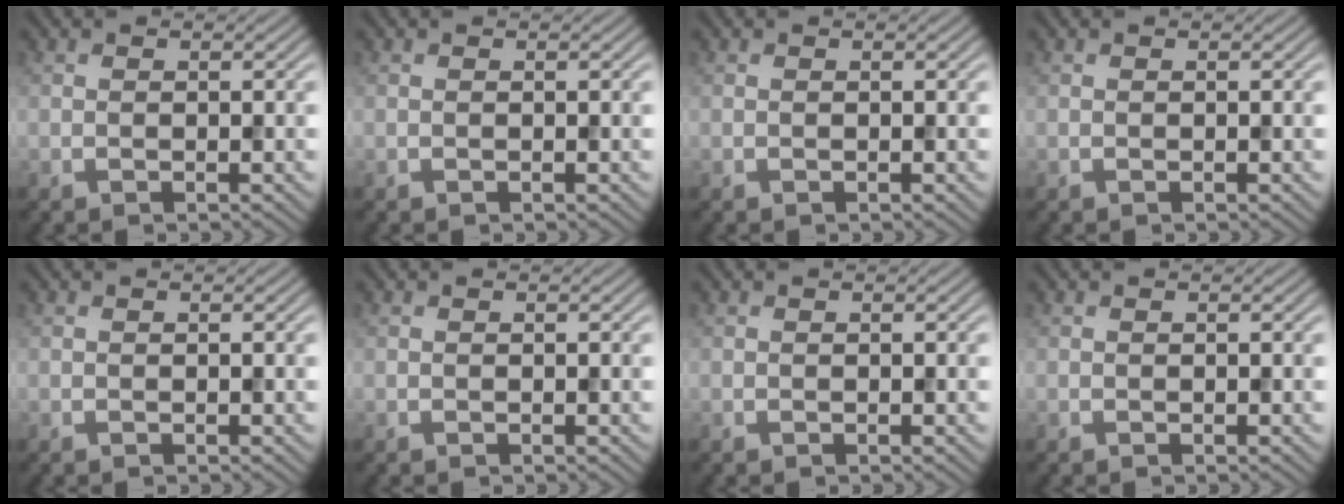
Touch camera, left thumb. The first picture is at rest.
{"total": 0.0}
{"total": 0.0}
{"total": 0.0}
{"total": 0.0}
{"total": 0.0}
{"total": 0.0}
{"total": 0.0}